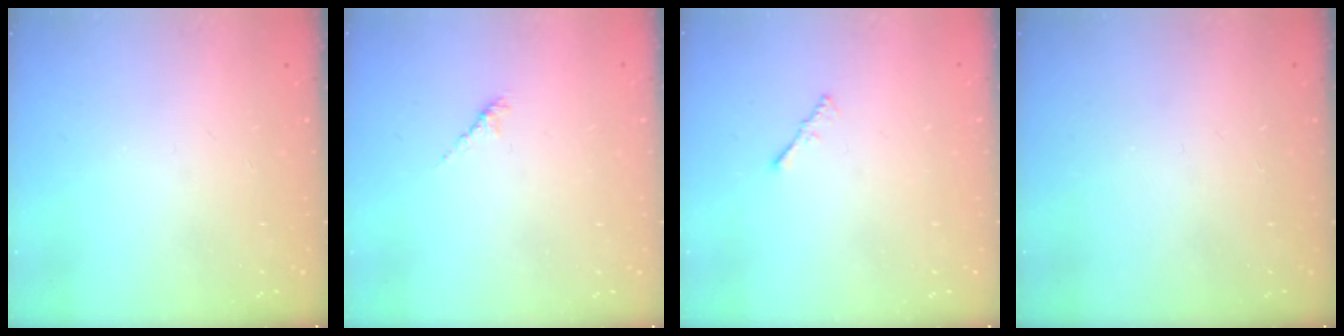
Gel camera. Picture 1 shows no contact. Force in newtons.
{"total": 2.6, "press": 2.4, "slide": 0.7}
{"total": 0.7, "press": 0.6, "slide": 0.3}
{"total": 0.0}